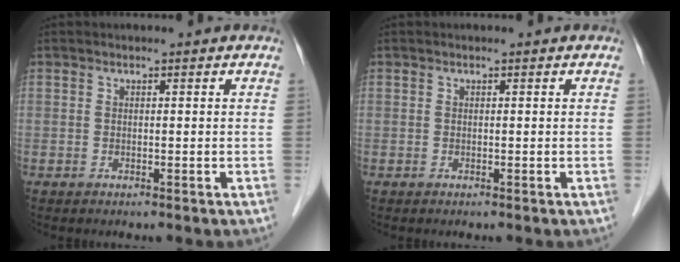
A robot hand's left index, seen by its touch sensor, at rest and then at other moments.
{"total": 0.0}